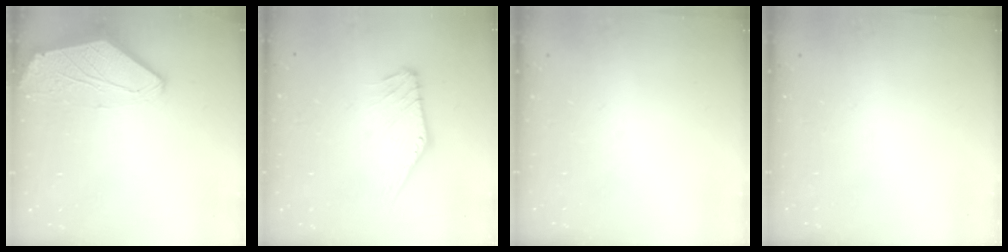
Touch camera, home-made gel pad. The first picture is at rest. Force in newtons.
{"total": 3.6, "press": 3.6, "slide": 0.2}
{"total": 0.0}
{"total": 0.0}